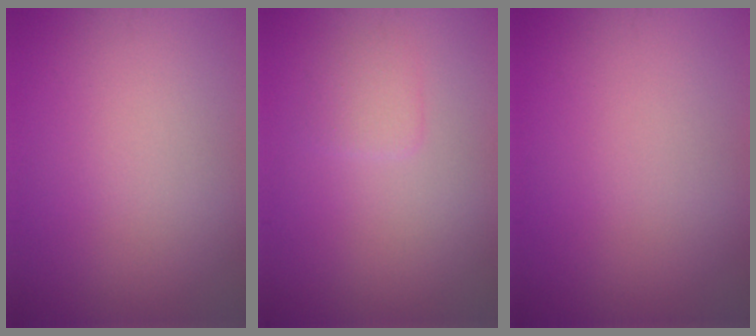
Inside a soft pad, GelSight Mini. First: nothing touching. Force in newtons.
{"total": 1.4, "press": 1.3, "slide": 0.3}
{"total": 0.0}